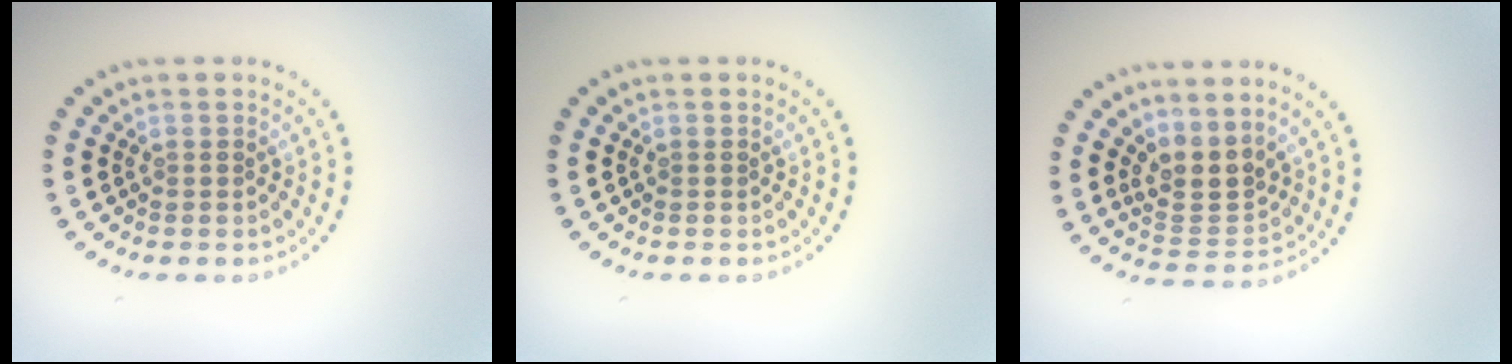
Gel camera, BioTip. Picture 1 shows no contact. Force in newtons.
{"total": 0.0}
{"total": 3.0, "press": 2.3, "slide": 1.9}